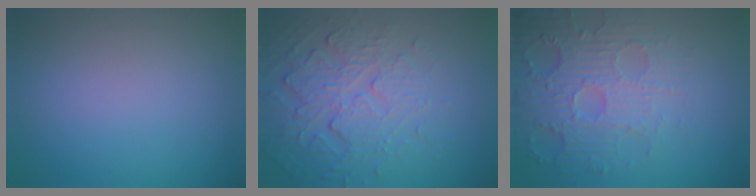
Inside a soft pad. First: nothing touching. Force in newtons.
{"total": 5.8, "press": 3.7, "slide": 4.4}
{"total": 4.5, "press": 4.4, "slide": 0.6}